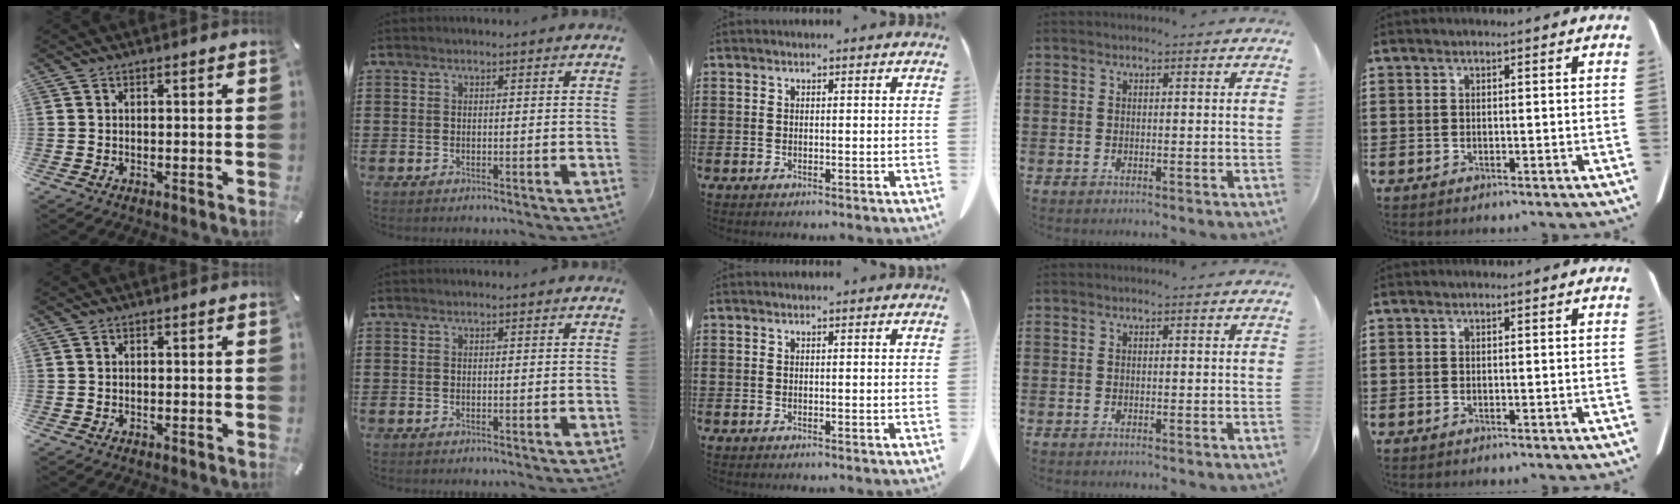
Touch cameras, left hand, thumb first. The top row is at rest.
{}